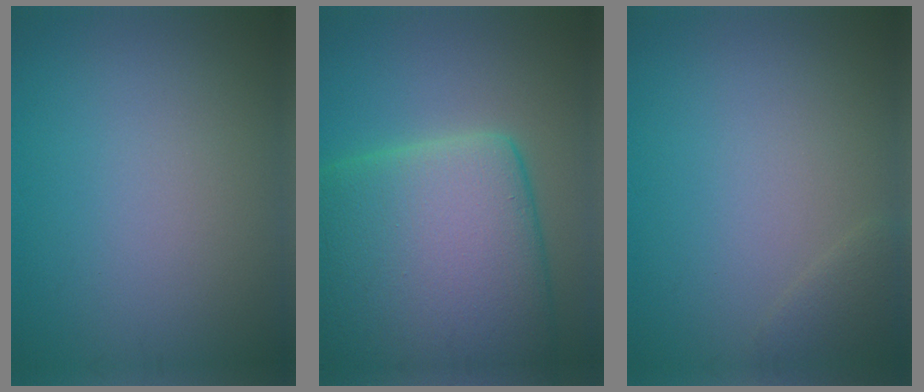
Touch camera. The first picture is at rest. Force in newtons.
{"total": 15.9, "press": 15.9, "slide": 0.8}
{"total": 1.1, "press": 1.1, "slide": 0.0}